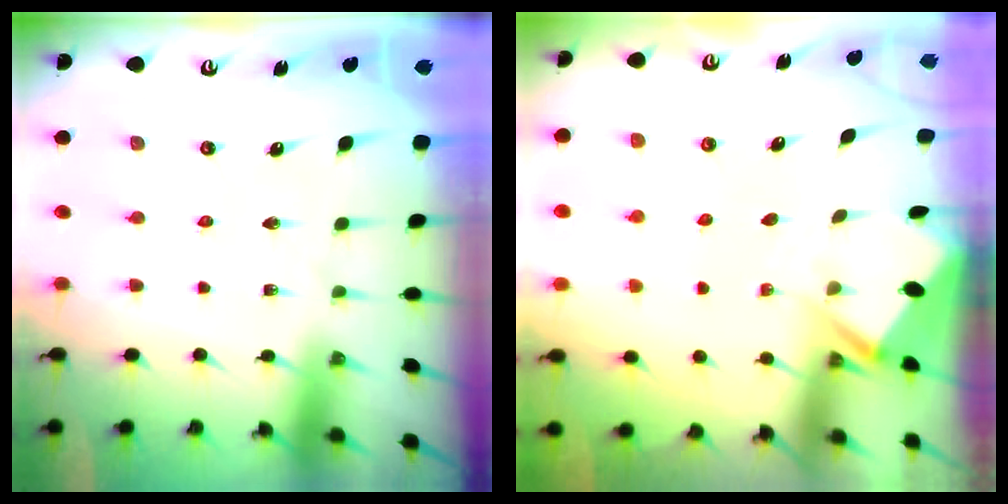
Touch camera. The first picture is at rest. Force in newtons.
{"total": 2.7, "press": 2.7, "slide": 0.3}